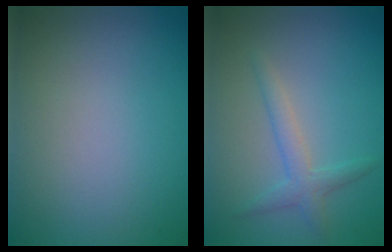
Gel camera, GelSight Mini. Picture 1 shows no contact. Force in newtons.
{"total": 2.2, "press": 2.2, "slide": 0.1}